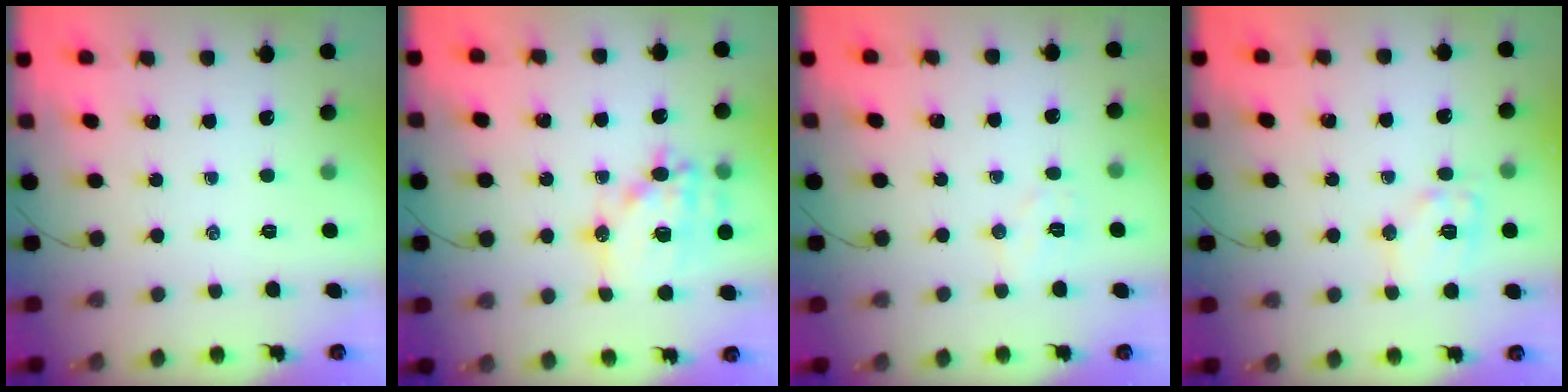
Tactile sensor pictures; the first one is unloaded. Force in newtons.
{"total": 17.7, "press": 17.4, "slide": 3.3}
{"total": 5.8, "press": 5.7, "slide": 1.1}
{"total": 10.9, "press": 10.8, "slide": 1.1}